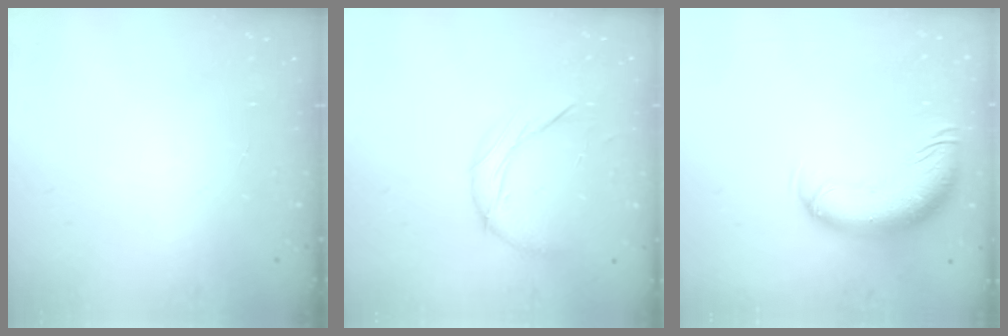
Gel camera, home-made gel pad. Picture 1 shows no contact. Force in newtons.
{"total": 9.2, "press": 9.2, "slide": 0.4}
{"total": 13.2, "press": 12.8, "slide": 3.3}